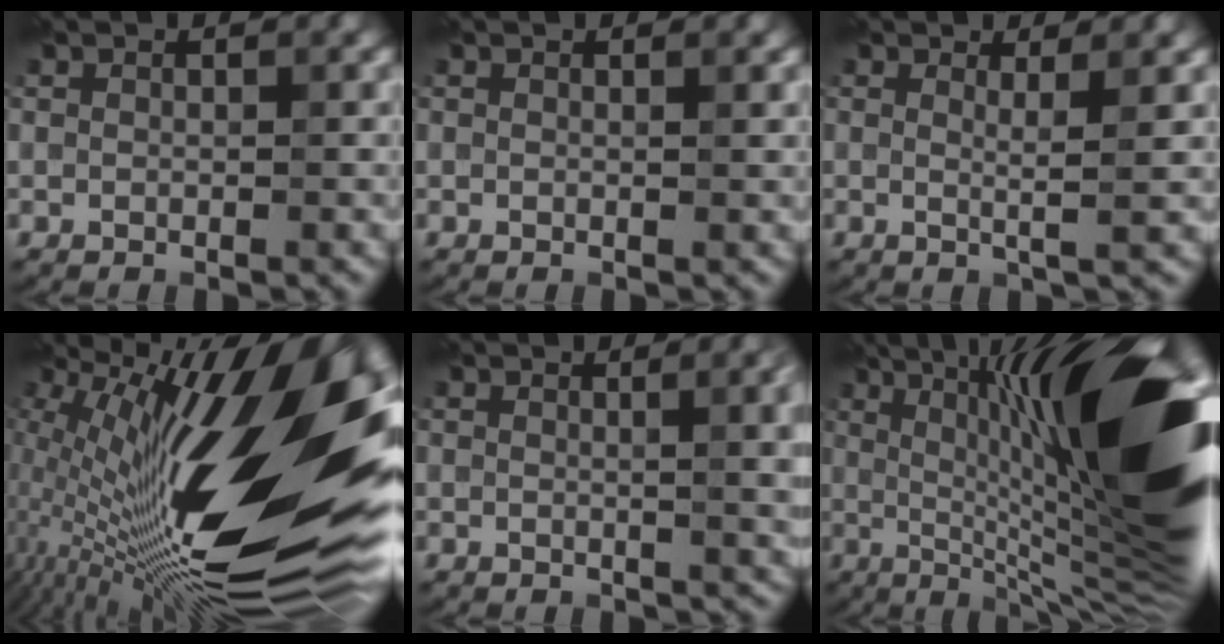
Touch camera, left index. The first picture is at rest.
{"total": 0.8, "force": [0.4, 0.2, 0.6], "torque": [-0.001, 0.002, 0.004]}
{"total": 2.1, "force": [0.6, 0.4, 1.9], "torque": [-0.031, -0.005, 0.003]}
{"total": 20.6, "force": [2.2, 6.5, 19.4], "torque": [-0.320, -0.010, 0.037]}
{"total": 7.7, "force": [1.3, 3.3, 6.9], "torque": [-0.036, 0.011, 0.017]}
{"total": 19.7, "force": [3.3, 4.4, 18.9], "torque": [-0.261, 0.039, 0.061]}